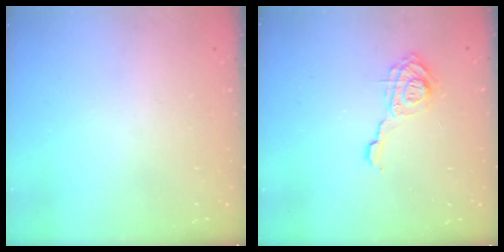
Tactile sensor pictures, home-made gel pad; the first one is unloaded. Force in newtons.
{"total": 11.8, "press": 11.7, "slide": 1.4}